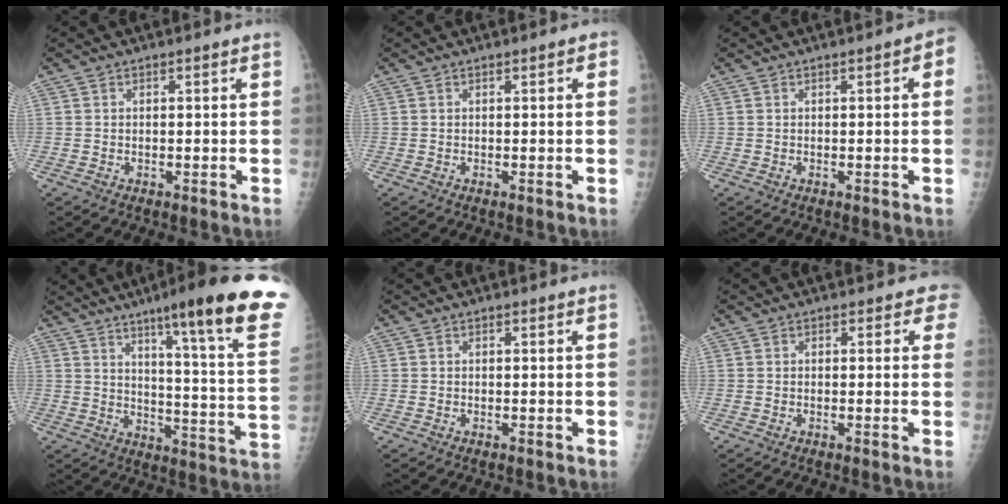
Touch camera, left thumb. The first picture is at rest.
{"total": 1.1, "force": [0.3, 0.4, 0.9], "torque": [-0.008, 0.003, 0.000]}
{"total": 2.6, "force": [0.6, 0.9, 2.3], "torque": [-0.021, 0.004, -0.001]}
{"total": 24.9, "force": [16.2, 1.6, 18.8], "torque": [-0.245, -0.084, 0.218]}
{"total": 0.0}
{"total": 2.1, "force": [1.1, 1.4, 1.1], "torque": [0.014, -0.002, 0.001]}